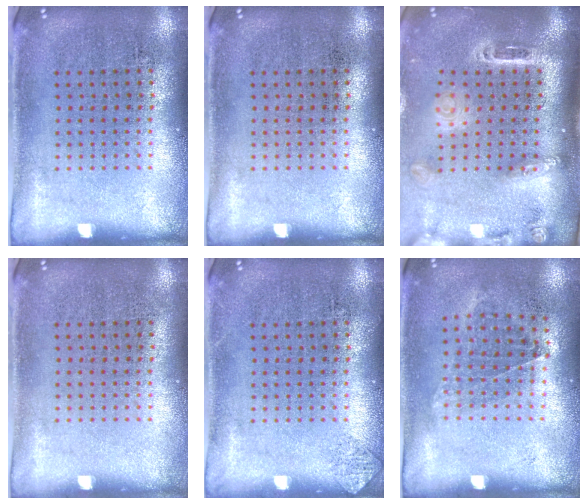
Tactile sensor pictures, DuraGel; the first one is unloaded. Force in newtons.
{"total": 0.0}
{"total": 2.5, "press": 1.9, "slide": 1.7}
{"total": 0.0}
{"total": 0.6, "press": 0.6, "slide": 0.2}
{"total": 1.0, "press": 0.8, "slide": 0.6}